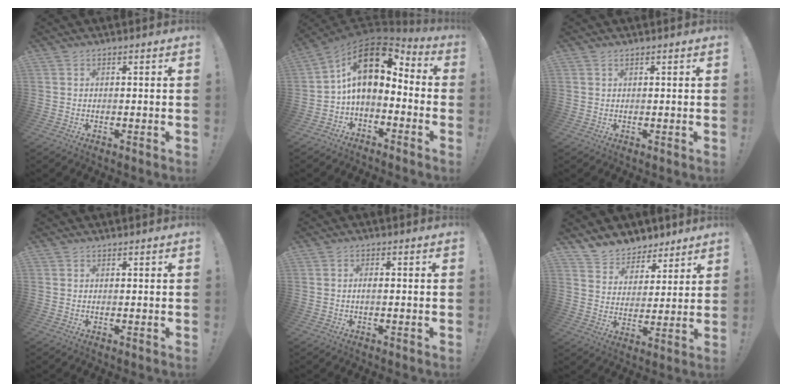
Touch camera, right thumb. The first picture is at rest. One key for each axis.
{"total": 14.7, "fx": 3.8, "fy": 8.3, "fz": 11.5, "tx": -0.193, "ty": -0.012, "tz": 0.072}
{"total": 0.7, "fx": 0.6, "fy": 0.3, "fz": 0.3, "tx": -0.012, "ty": 0.003, "tz": 0.013}
{"total": 0.7, "fx": 0.6, "fy": 0.2, "fz": -0.3, "tx": 0.011, "ty": -0.003, "tz": 0.012}
{"total": 1.4, "fx": -0.3, "fy": 0.3, "fz": 1.3, "tx": -0.028, "ty": 0.004, "tz": -0.005}
{"total": 7.9, "fx": 6.2, "fy": 5.0, "fz": 0.6, "tx": -0.010, "ty": -0.056, "tz": 0.121}